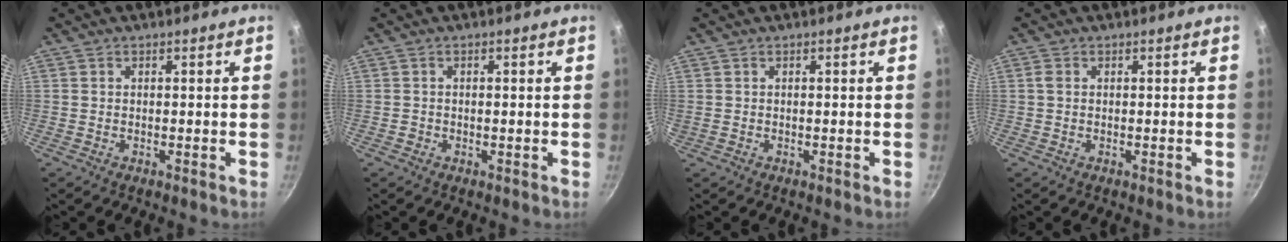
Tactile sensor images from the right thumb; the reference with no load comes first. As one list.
[{"total": 0.5, "force": [-0.1, 0.4, 0.3], "torque": [-0.005, 0.003, -0.002]}, {"total": 0.0}, {"total": 1.0, "force": [0.1, 0.7, 0.6], "torque": [-0.013, 0.003, 0.002]}]